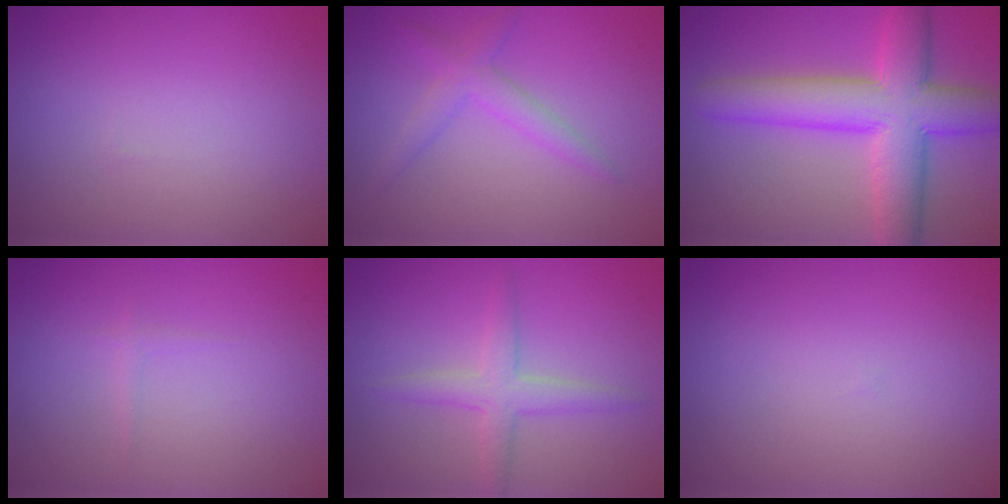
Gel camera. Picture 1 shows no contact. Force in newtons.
{"total": 2.4, "press": 2.4, "slide": 0.2}
{"total": 9.0, "press": 9.0, "slide": 0.3}
{"total": 0.6, "press": 0.6, "slide": 0.0}
{"total": 2.9, "press": 2.9, "slide": 0.1}
{"total": 0.0}